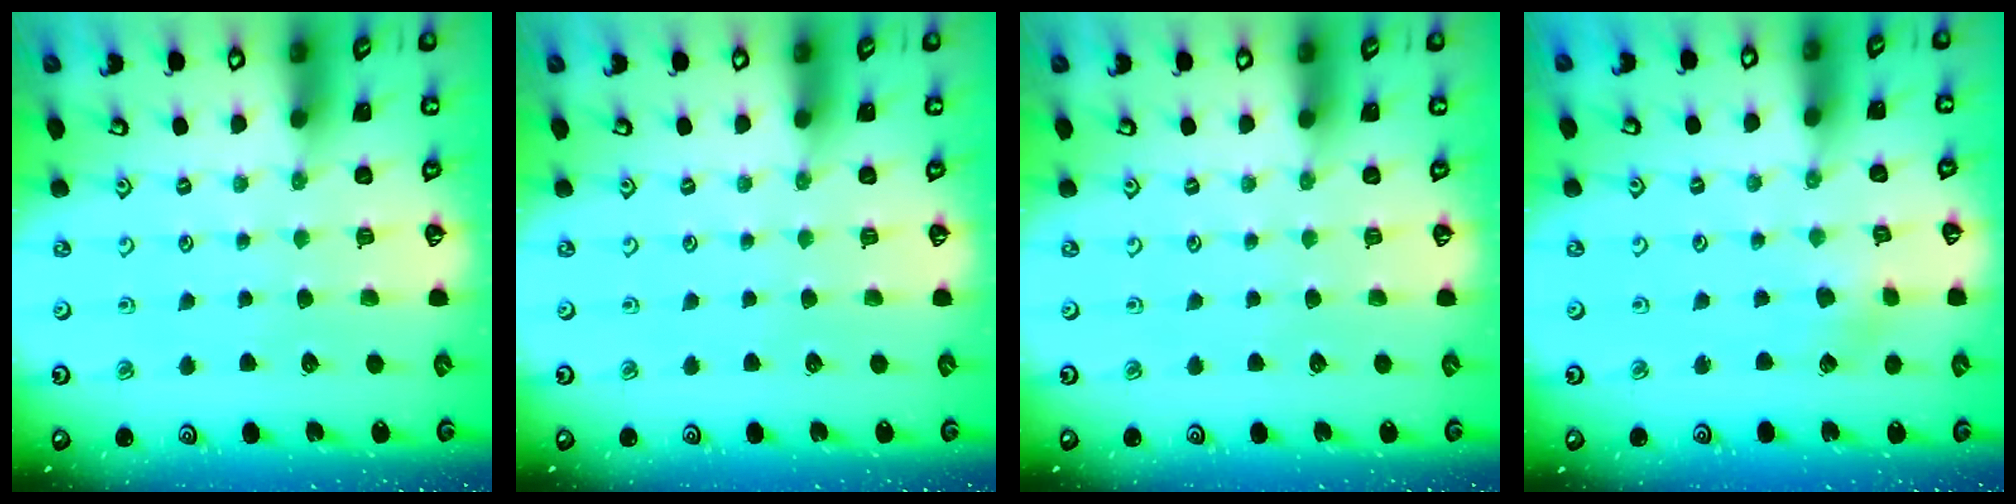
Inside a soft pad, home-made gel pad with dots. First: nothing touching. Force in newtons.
{"total": 0.0}
{"total": 0.0}
{"total": 2.7, "press": 2.7, "slide": 0.4}